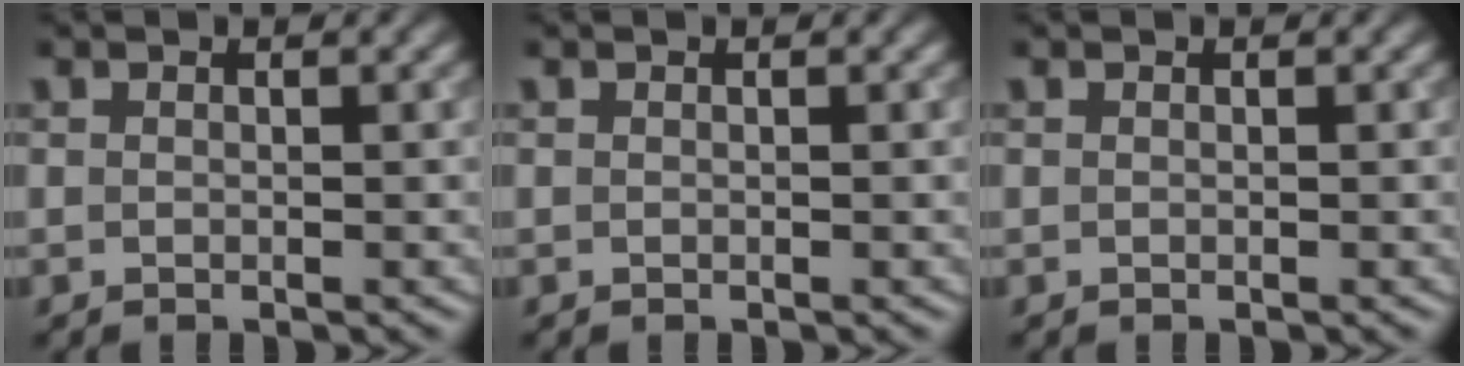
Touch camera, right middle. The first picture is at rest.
{"total": 0.0}
{"total": 0.0}